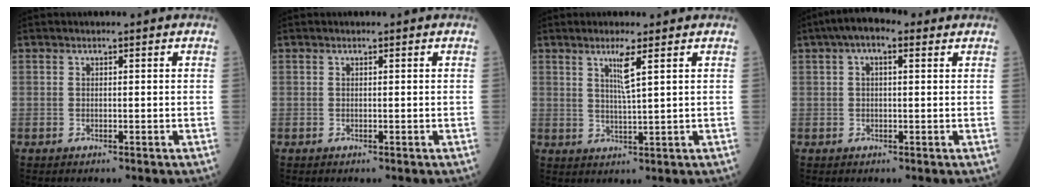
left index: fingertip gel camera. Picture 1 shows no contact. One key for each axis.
{"total": 0.0}
{"total": 3.6, "fx": 1.8, "fy": -0.3, "fz": 3.1, "tx": -0.063, "ty": -0.007, "tz": 0.038}
{"total": 5.1, "fx": 2.6, "fy": 2.1, "fz": 3.9, "tx": -0.077, "ty": 0.029, "tz": 0.039}